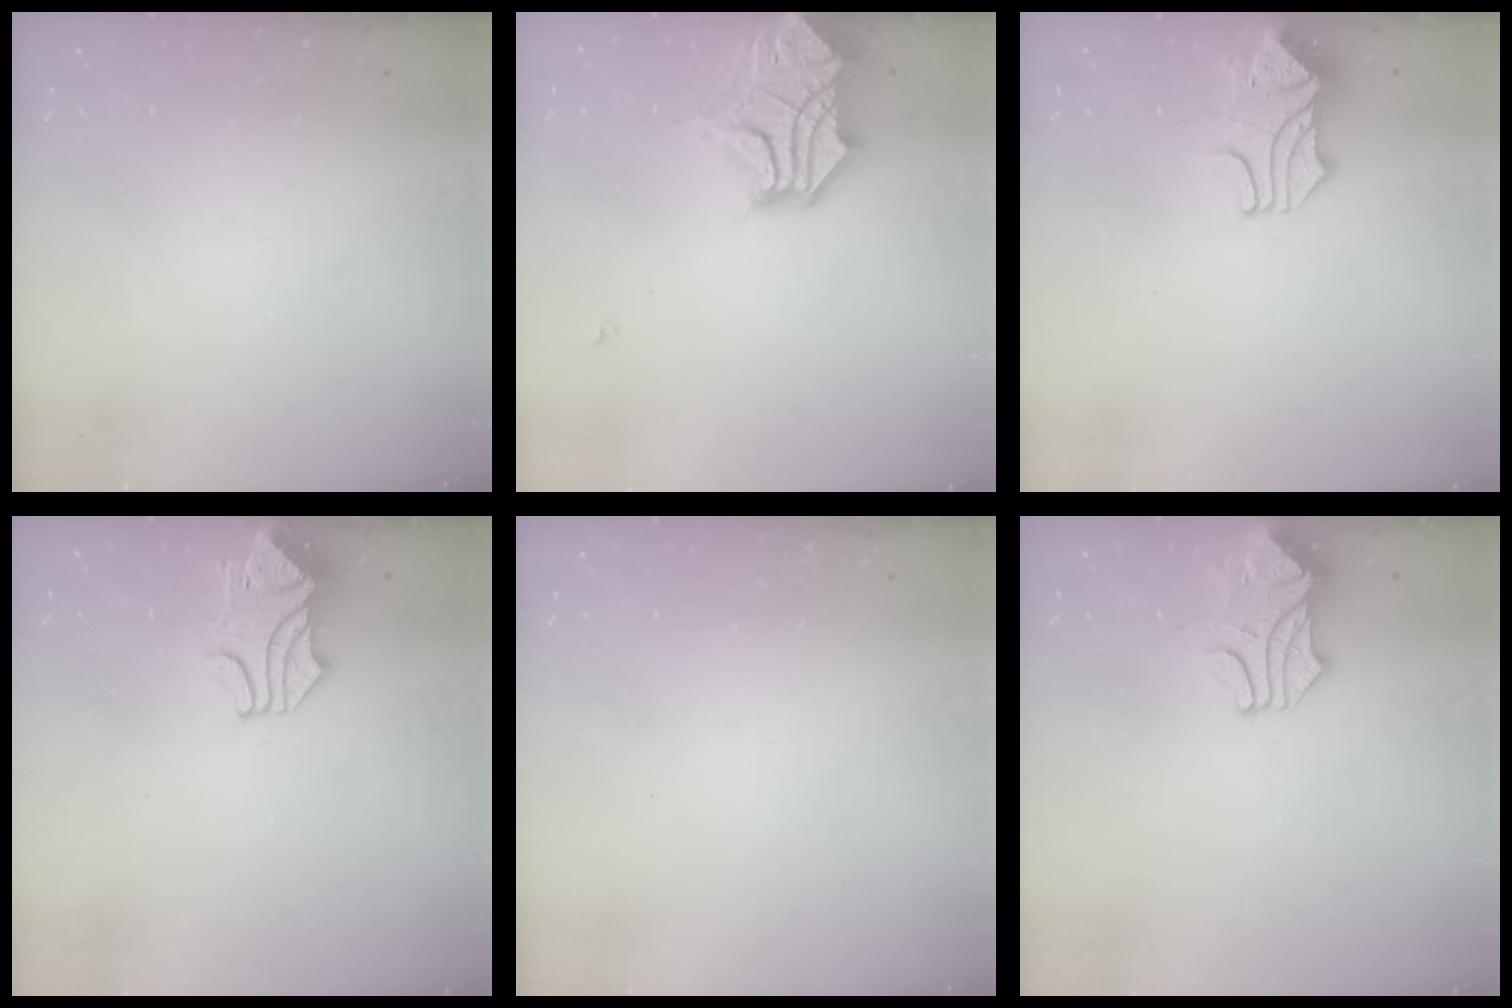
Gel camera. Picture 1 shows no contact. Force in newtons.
{"total": 11.9, "press": 11.6, "slide": 2.8}
{"total": 1.9, "press": 1.6, "slide": 1.0}
{"total": 1.0, "press": 0.6, "slide": 0.7}
{"total": 0.0}
{"total": 0.6, "press": 0.5, "slide": 0.2}